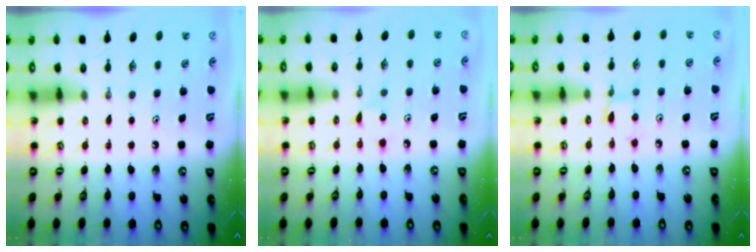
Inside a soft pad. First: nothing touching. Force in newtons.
{"total": 2.8, "press": 2.8, "slide": 0.4}
{"total": 2.6, "press": 2.5, "slide": 0.4}